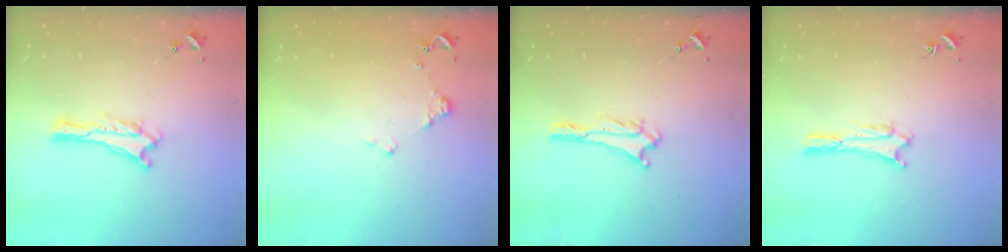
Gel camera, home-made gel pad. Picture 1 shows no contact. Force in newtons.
{"total": 1.2, "press": 1.2, "slide": 0.2}
{"total": 0.6, "press": 0.6, "slide": 0.1}
{"total": 1.7, "press": 1.7, "slide": 0.3}